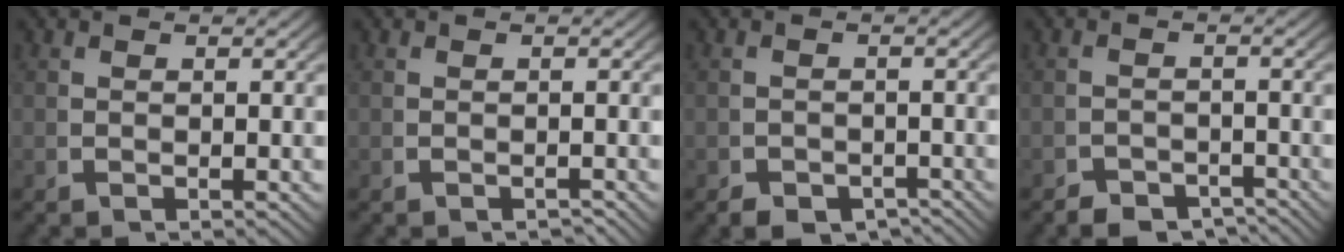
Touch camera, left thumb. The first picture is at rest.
{"total": 1.3, "force": [-1.3, 0.2, 0.1], "torque": [0.000, -0.002, -0.018]}
{"total": 3.4, "force": [-2.9, 1.5, 1.0], "torque": [-0.005, -0.018, -0.043]}
{"total": 3.7, "force": [-3.3, 1.4, 0.9], "torque": [-0.002, -0.019, -0.054]}